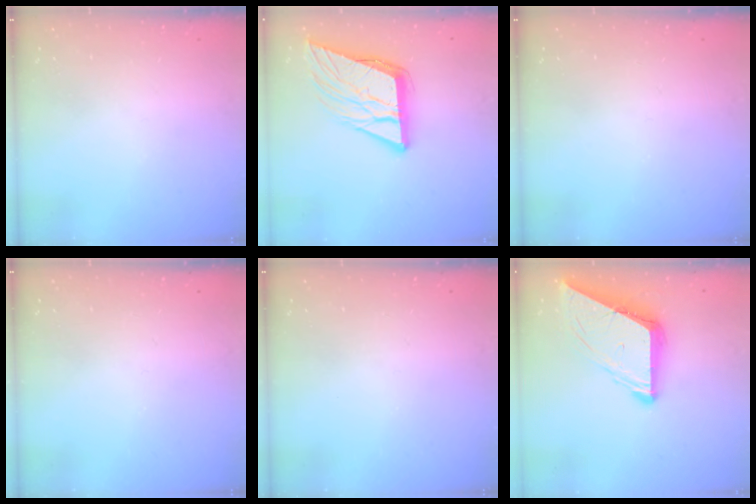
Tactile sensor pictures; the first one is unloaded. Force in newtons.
{"total": 13.2, "press": 13.0, "slide": 2.6}
{"total": 0.0}
{"total": 0.0}
{"total": 0.0}
{"total": 10.6, "press": 10.5, "slide": 1.3}